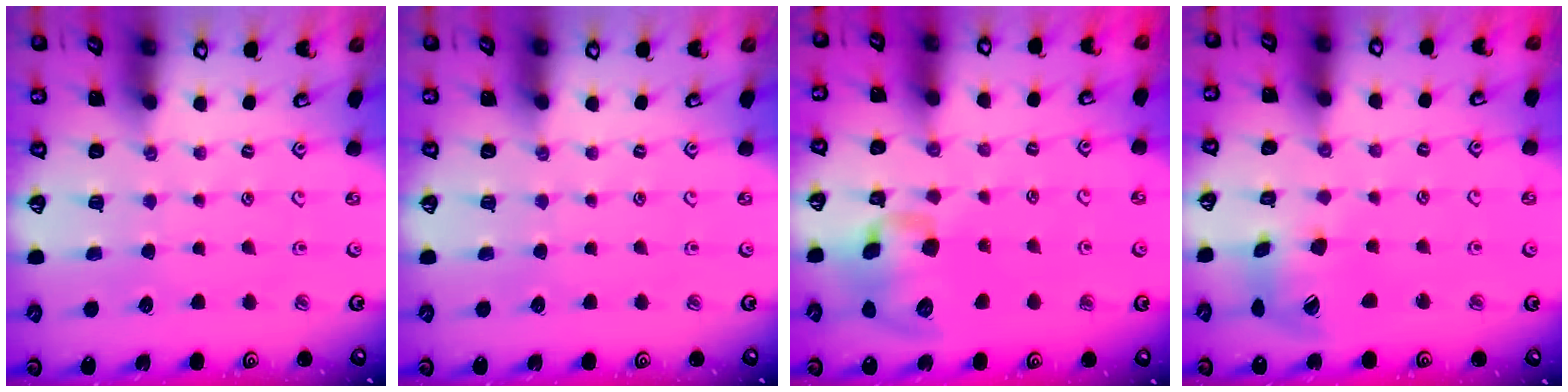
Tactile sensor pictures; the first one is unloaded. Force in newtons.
{"total": 0.0}
{"total": 13.6, "press": 13.4, "slide": 2.1}
{"total": 13.6, "press": 13.5, "slide": 1.6}